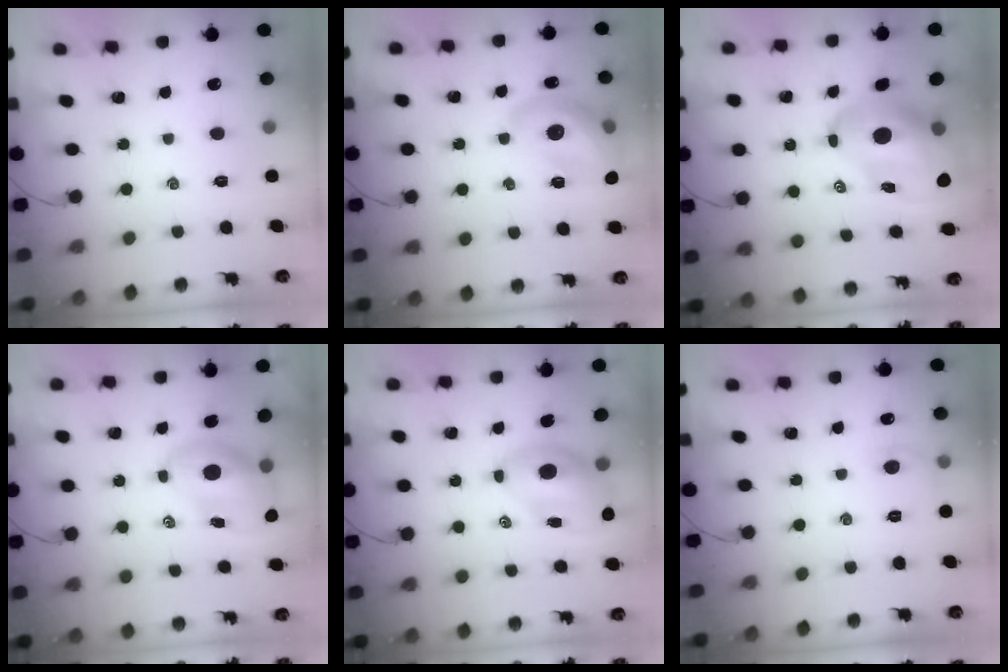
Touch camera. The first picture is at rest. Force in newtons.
{"total": 16.3, "press": 16.2, "slide": 2.1}
{"total": 15.1, "press": 14.4, "slide": 4.7}
{"total": 7.7, "press": 7.4, "slide": 2.1}
{"total": 8.3, "press": 8.0, "slide": 2.2}
{"total": 5.4, "press": 5.1, "slide": 1.8}